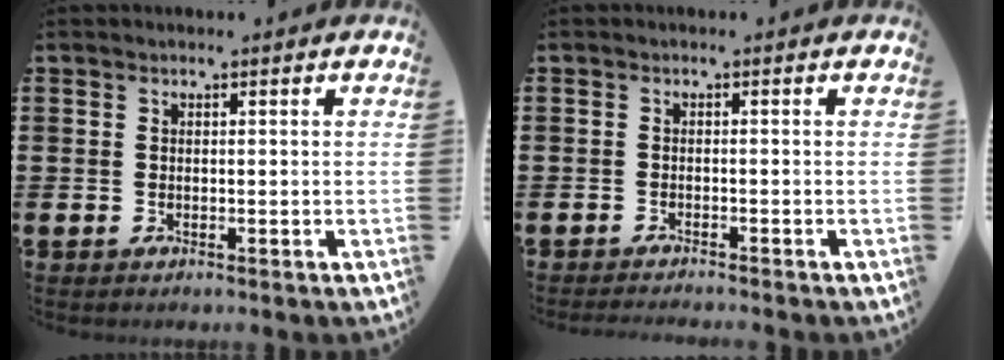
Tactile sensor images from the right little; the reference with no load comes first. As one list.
[{"total": 0.9, "force": [-0.9, -0.2, 0.1], "torque": [-0.002, -0.001, -0.018]}]